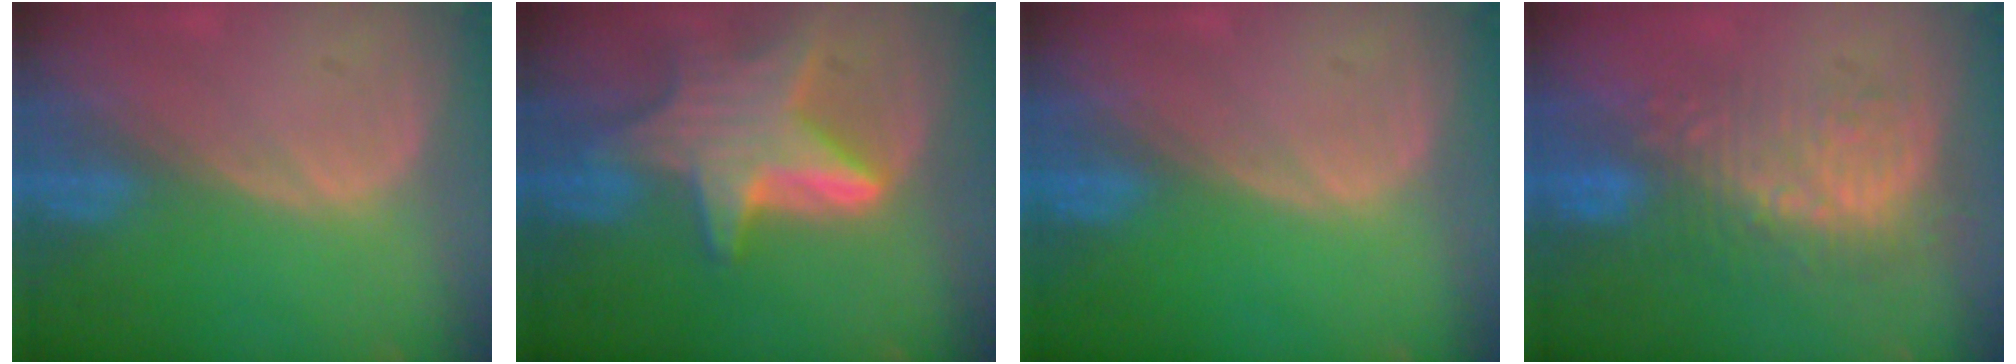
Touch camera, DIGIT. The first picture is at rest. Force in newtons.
{"total": 9.5, "press": 9.5, "slide": 0.7}
{"total": 0.0}
{"total": 9.1, "press": 8.6, "slide": 3.0}